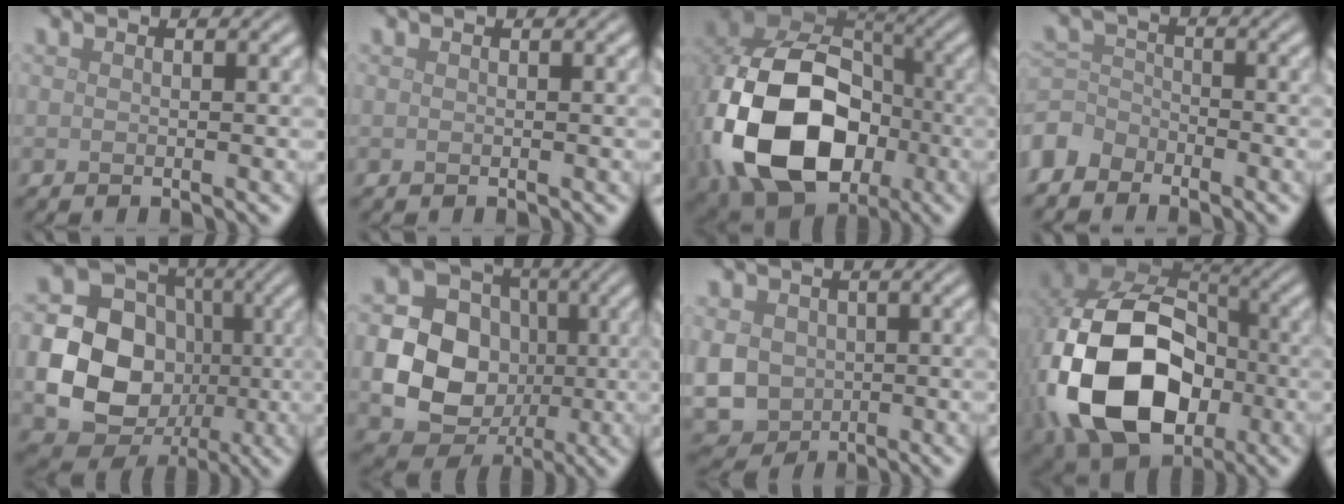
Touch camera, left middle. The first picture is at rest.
{"total": 0.0}
{"total": 16.4, "force": [-3.4, 11.8, 10.8], "torque": [-0.229, -0.037, -0.061]}
{"total": 3.4, "force": [-2.9, 1.8, 0.5], "torque": [-0.012, 0.001, -0.072]}
{"total": 14.0, "force": [-1.1, 12.5, 6.2], "torque": [-0.122, -0.012, -0.035]}
{"total": 12.5, "force": [-0.6, 11.3, 5.3], "torque": [-0.113, 0.006, -0.026]}
{"total": 6.6, "force": [-0.4, 5.8, 3.1], "torque": [-0.072, -0.012, -0.013]}
{"total": 17.0, "force": [-3.4, 11.9, 11.6], "torque": [-0.250, -0.036, -0.059]}